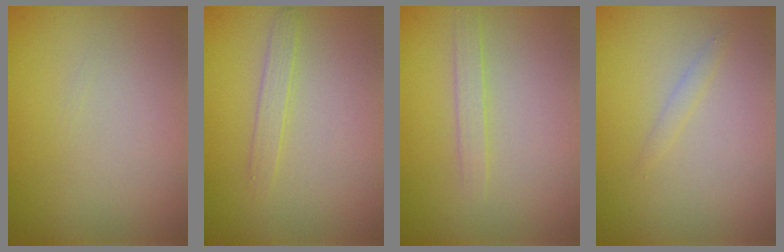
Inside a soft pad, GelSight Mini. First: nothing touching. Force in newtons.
{"total": 1.3, "press": 1.3, "slide": 0.1}
{"total": 1.2, "press": 1.2, "slide": 0.0}
{"total": 0.7, "press": 0.7, "slide": 0.1}